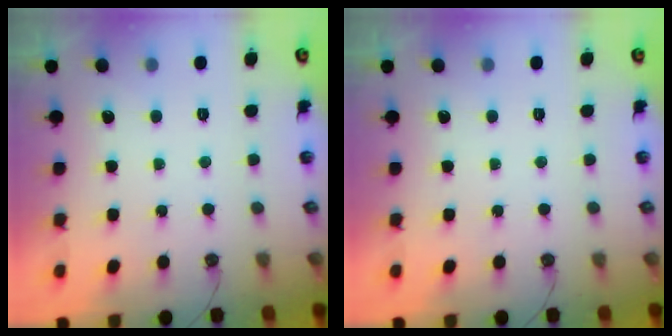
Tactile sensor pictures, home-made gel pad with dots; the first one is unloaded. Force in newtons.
{"total": 0.0}